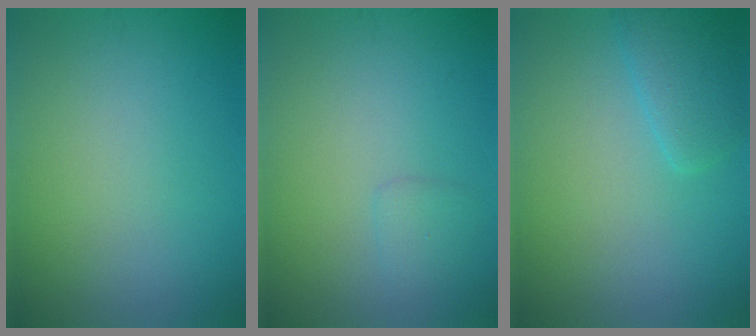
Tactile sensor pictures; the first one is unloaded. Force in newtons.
{"total": 1.0, "press": 1.0, "slide": 0.1}
{"total": 2.3, "press": 2.3, "slide": 0.2}